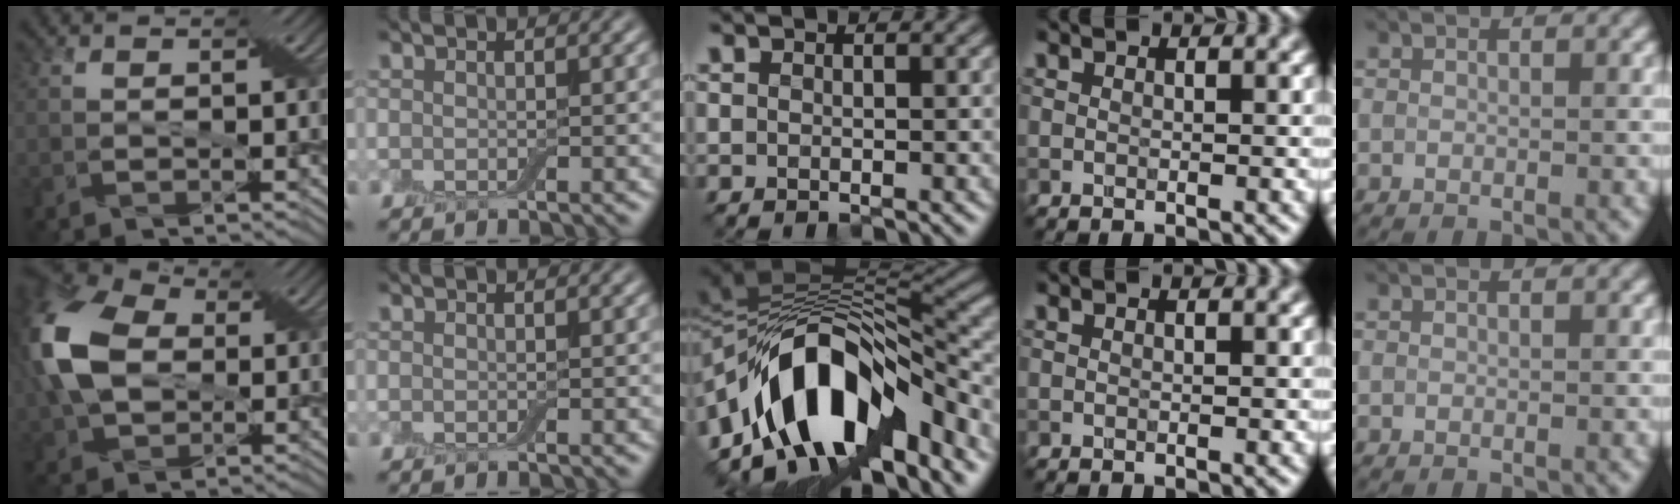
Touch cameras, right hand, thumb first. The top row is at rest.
{"thumb": {"total": 14.1, "force": [1.1, 9.7, 10.2], "torque": [-0.273, 0.010, 0.009]}, "middle": {"total": 12.2, "force": [-5.9, 6.3, 8.6], "torque": [-0.128, 0.011, -0.105]}}